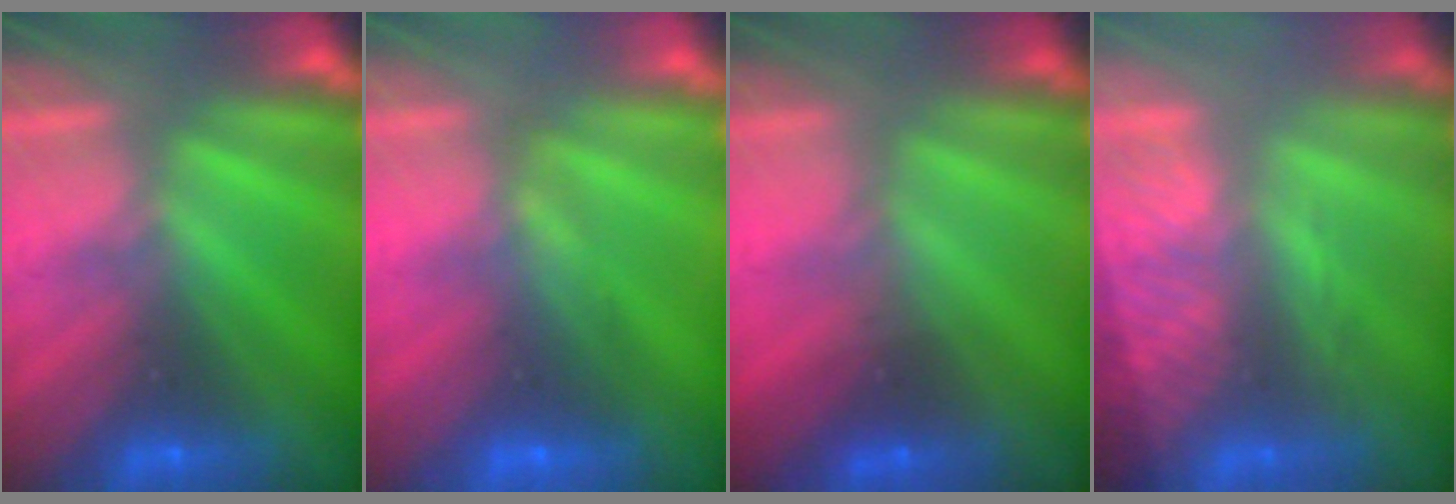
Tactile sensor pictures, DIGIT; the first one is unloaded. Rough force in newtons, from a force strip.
{"total": 1.7}
{"total": 1.6}
{"total": 2.9}